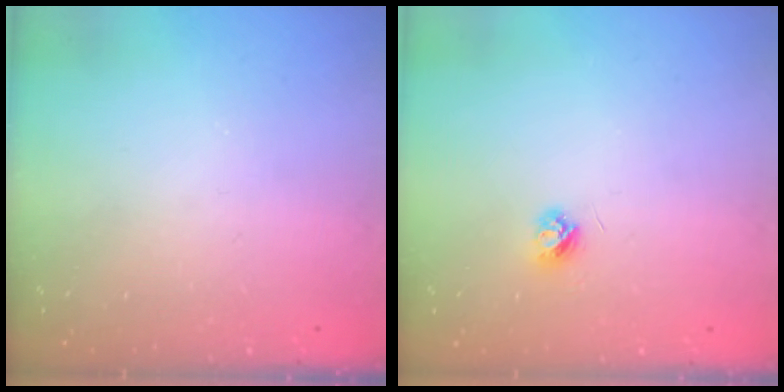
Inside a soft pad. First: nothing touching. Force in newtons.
{"total": 3.7, "press": 3.7, "slide": 0.4}